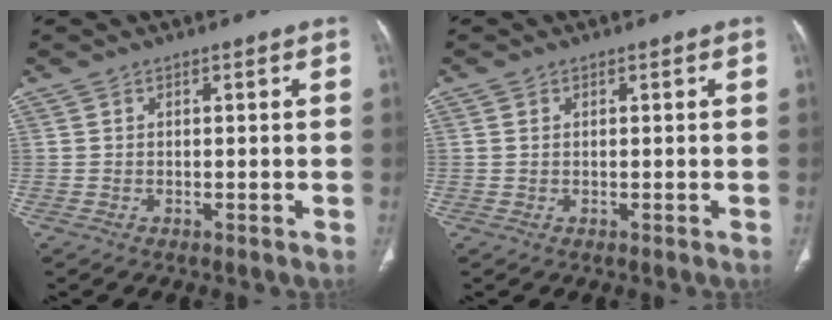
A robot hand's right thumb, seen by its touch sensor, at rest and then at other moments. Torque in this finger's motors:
{"motor_torque": [-0.63, -0.11, -0.21, -0.23, -0.02]}